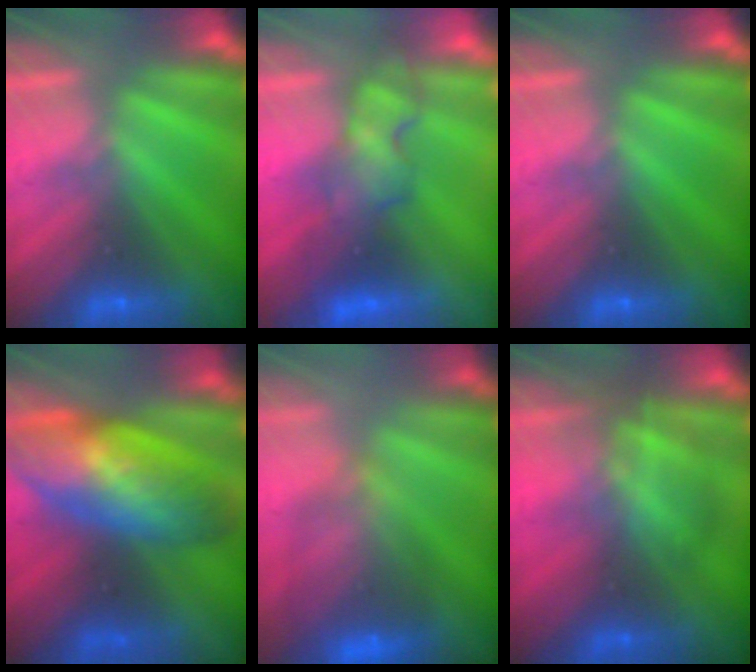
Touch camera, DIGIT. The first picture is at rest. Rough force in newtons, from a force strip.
{"total": 4.1}
{"total": 0.0}
{"total": 6.0}
{"total": 6.4}
{"total": 2.9}